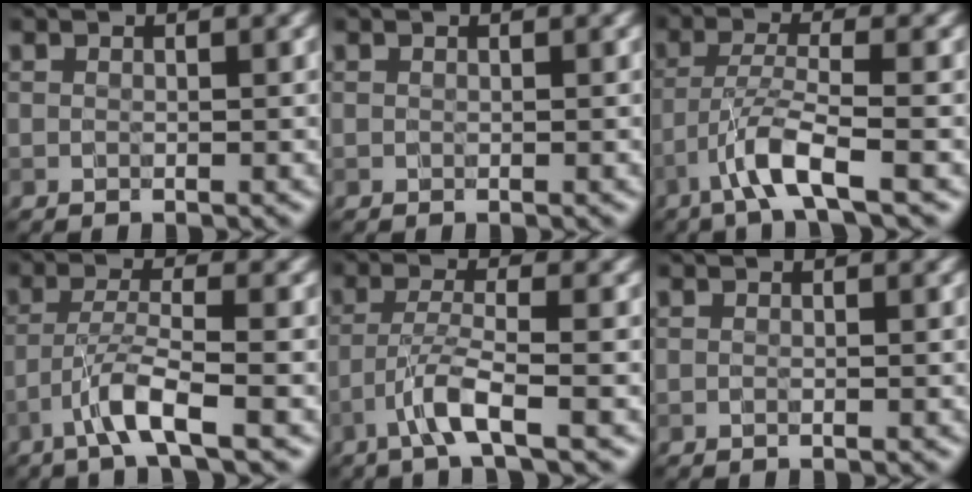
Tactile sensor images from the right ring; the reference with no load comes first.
{"total": 0.0}
{"total": 4.0, "force": [-2.4, 0.2, 3.2], "torque": [-0.056, 0.008, -0.057]}
{"total": 3.6, "force": [-2.2, 0.0, 2.9], "torque": [-0.052, 0.011, -0.053]}
{"total": 3.2, "force": [-1.9, 0.0, 2.6], "torque": [-0.048, 0.010, -0.049]}
{"total": 0.0}